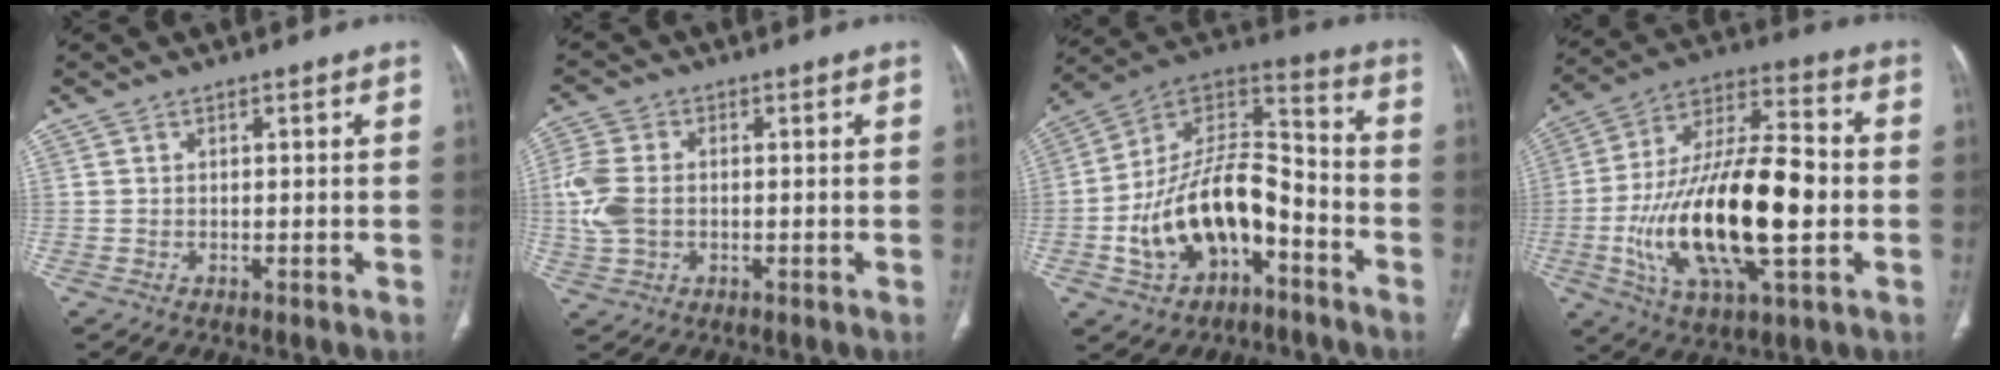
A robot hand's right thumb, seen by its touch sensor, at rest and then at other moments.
{"total": 7.6, "force": [-0.2, 5.3, 5.4], "torque": [-0.140, 0.006, -0.004]}
{"total": 19.7, "force": [-7.3, 11.2, 14.4], "torque": [-0.230, 0.080, -0.122]}
{"total": 26.8, "force": [-4.4, 10.8, 24.2], "torque": [-0.449, 0.022, -0.068]}